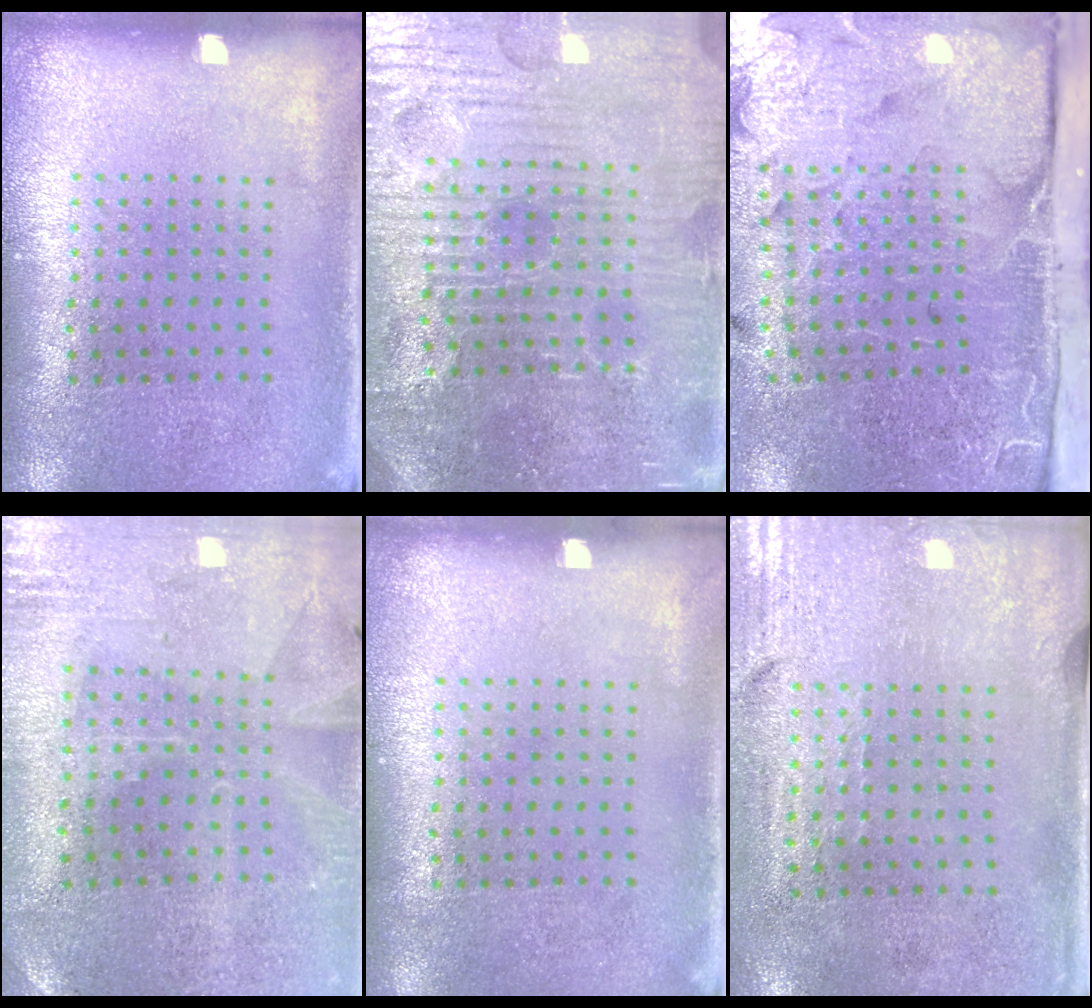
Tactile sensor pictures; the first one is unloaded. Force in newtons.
{"total": 5.5, "press": 5.2, "slide": 1.8}
{"total": 5.1, "press": 3.9, "slide": 3.3}
{"total": 0.5, "press": 0.3, "slide": 0.4}
{"total": 0.0}
{"total": 3.0, "press": 2.5, "slide": 1.6}